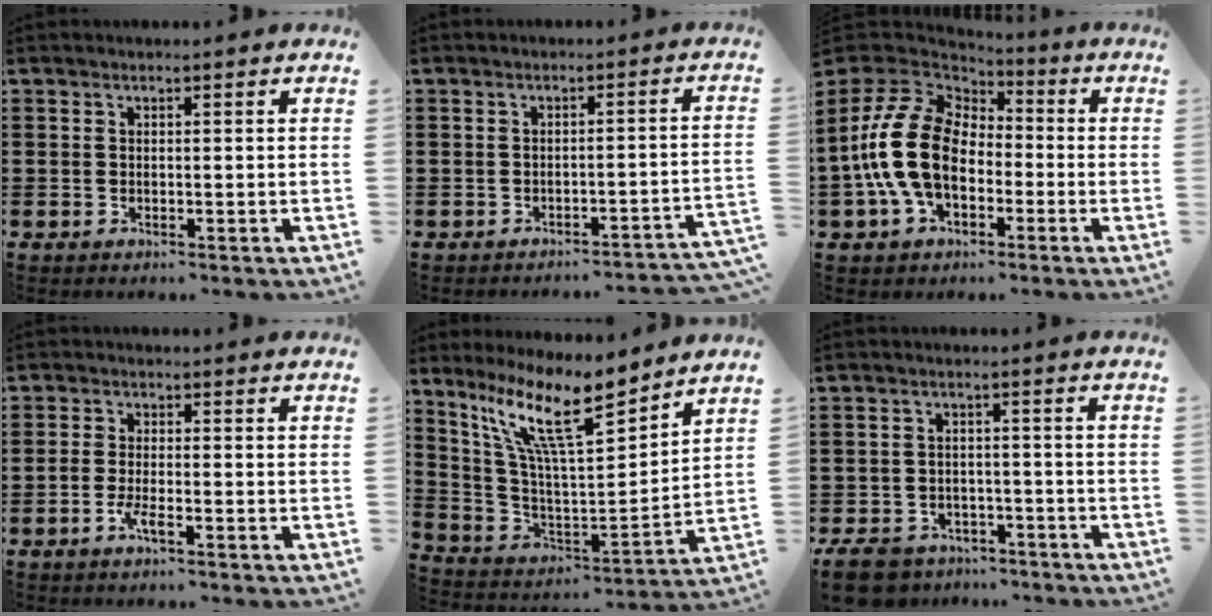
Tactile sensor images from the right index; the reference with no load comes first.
{"total": 2.2, "force": [-2.1, -0.3, 0.8], "torque": [-0.018, -0.003, -0.046]}
{"total": 15.1, "force": [-1.8, 10.0, 11.1], "torque": [-0.271, 0.015, -0.039]}
{"total": 2.6, "force": [-1.5, 0.3, 2.1], "torque": [-0.058, -0.009, -0.034]}
{"total": 13.2, "force": [9.1, 2.4, 9.3], "torque": [-0.204, -0.041, 0.158]}
{"total": 5.9, "force": [-5.4, 1.8, 1.5], "torque": [-0.047, 0.008, -0.110]}